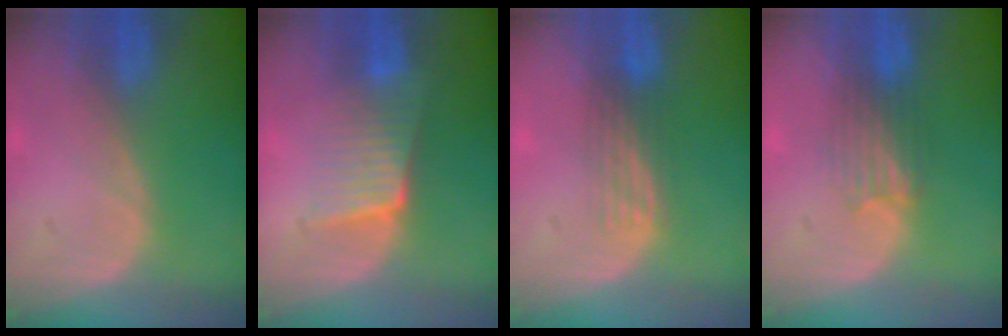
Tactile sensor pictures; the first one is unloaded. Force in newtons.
{"total": 6.6, "press": 5.8, "slide": 3.3}
{"total": 2.9, "press": 2.8, "slide": 1.0}
{"total": 3.2, "press": 3.2, "slide": 0.2}